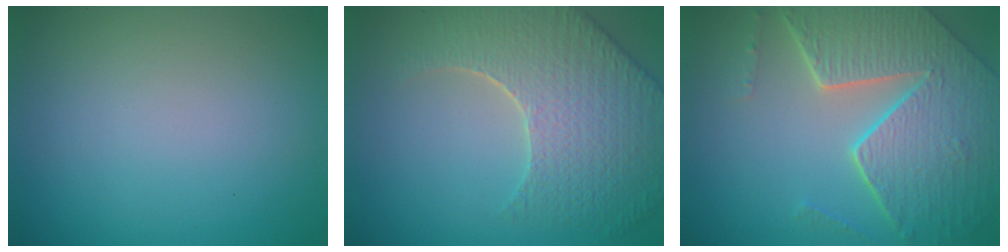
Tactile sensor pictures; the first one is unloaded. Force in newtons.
{"total": 7.8, "press": 5.8, "slide": 5.2}
{"total": 8.3, "press": 5.9, "slide": 5.9}